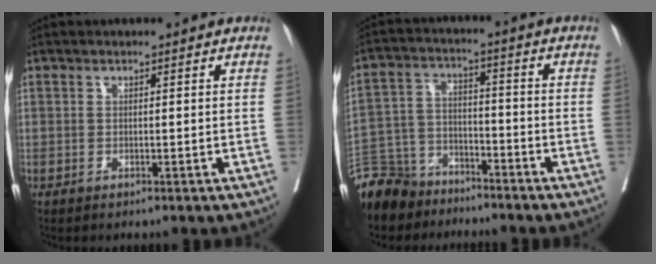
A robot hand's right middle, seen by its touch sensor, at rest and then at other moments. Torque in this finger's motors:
{"motor_torque": [1.06, -1.08, 0.68, 0.15]}